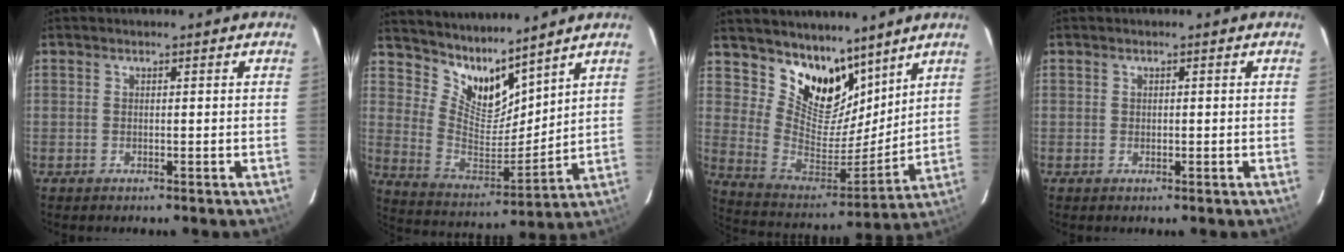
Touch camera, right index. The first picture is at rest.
{"total": 11.4, "force": [9.9, 3.7, 4.3], "torque": [-0.089, -0.015, 0.196]}
{"total": 15.4, "force": [10.9, 8.7, 6.7], "torque": [-0.138, -0.020, 0.203]}
{"total": 0.5, "force": [0.0, 0.5, 0.2], "torque": [-0.001, 0.001, 0.000]}